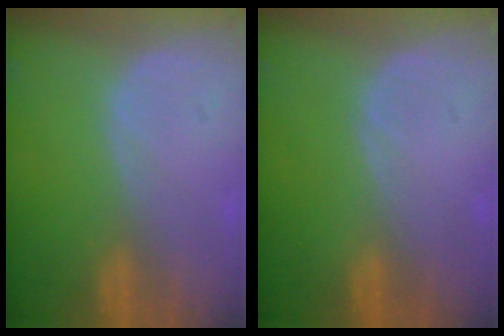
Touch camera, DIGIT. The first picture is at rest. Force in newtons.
{"total": 0.0}